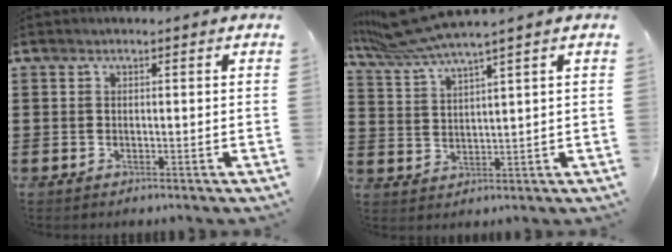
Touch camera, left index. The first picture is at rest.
{"total": 6.5, "force": [5.3, -0.1, 3.8], "torque": [-0.099, -0.020, 0.093]}